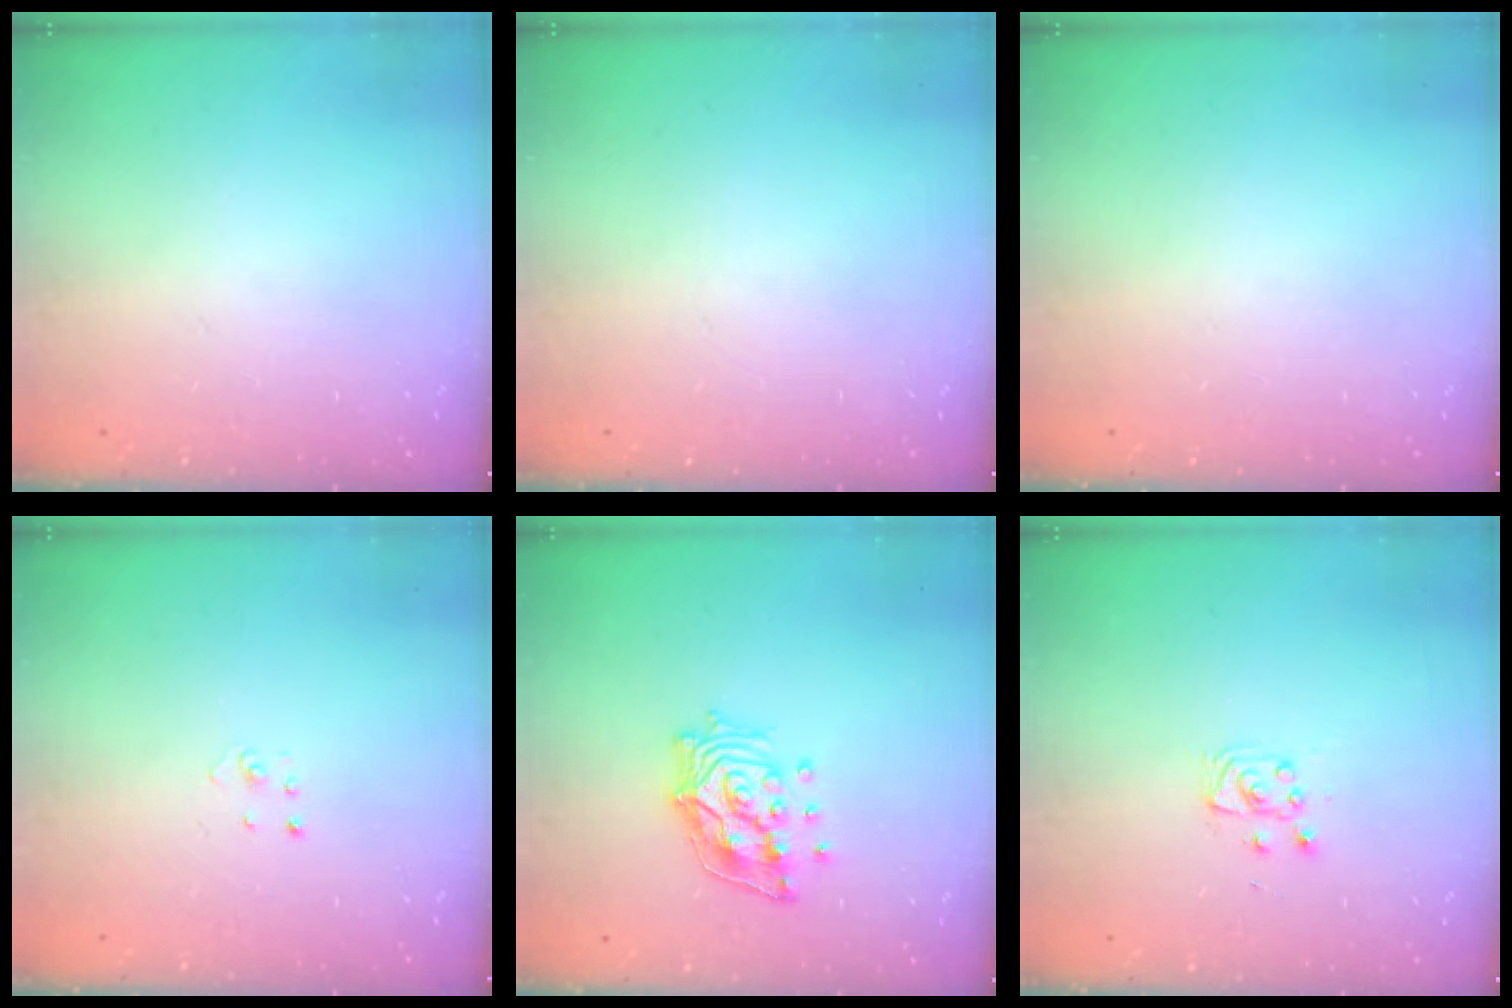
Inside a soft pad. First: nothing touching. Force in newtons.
{"total": 0.0}
{"total": 0.0}
{"total": 1.5, "press": 1.5, "slide": 0.1}
{"total": 13.9, "press": 13.8, "slide": 1.8}
{"total": 4.9, "press": 4.9, "slide": 0.5}